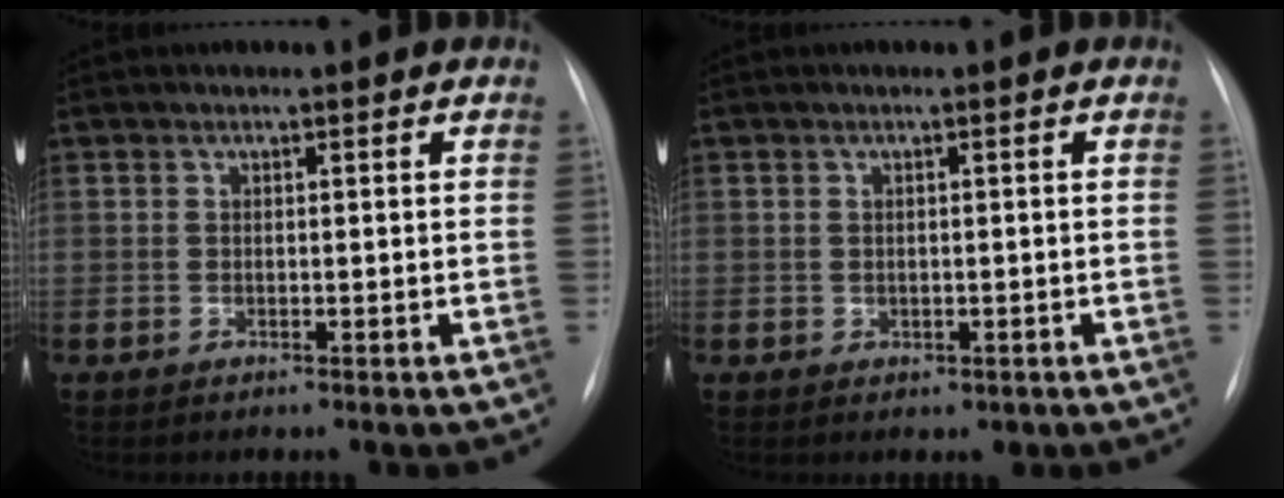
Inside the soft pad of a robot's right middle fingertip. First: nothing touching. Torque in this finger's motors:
{"motor_torque": [-0.01, 0.07, 0.05, 0.02]}